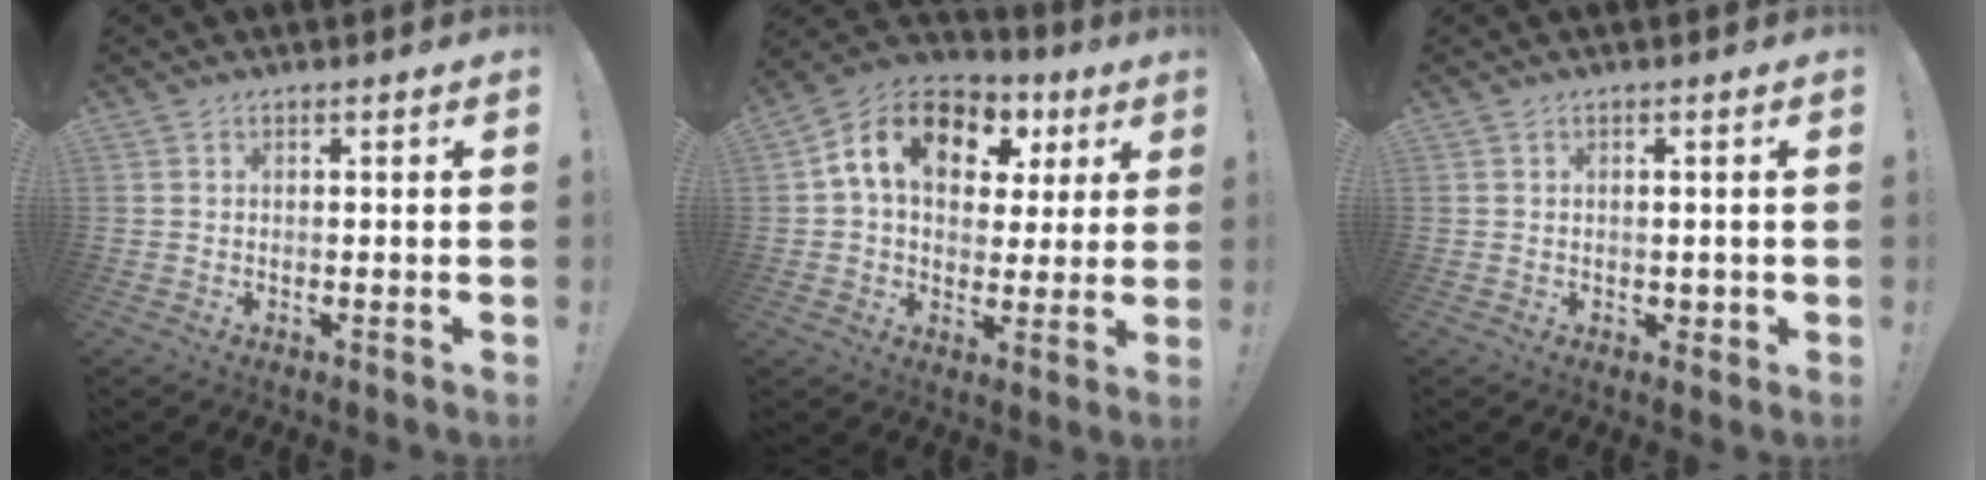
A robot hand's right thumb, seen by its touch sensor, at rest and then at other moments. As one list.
[{"total": 15.8, "force": [5.7, 10.8, 10.1], "torque": [-0.171, -0.004, 0.102]}, {"total": 1.8, "force": [0.1, 1.7, 0.5], "torque": [0.000, 0.001, 0.001]}]